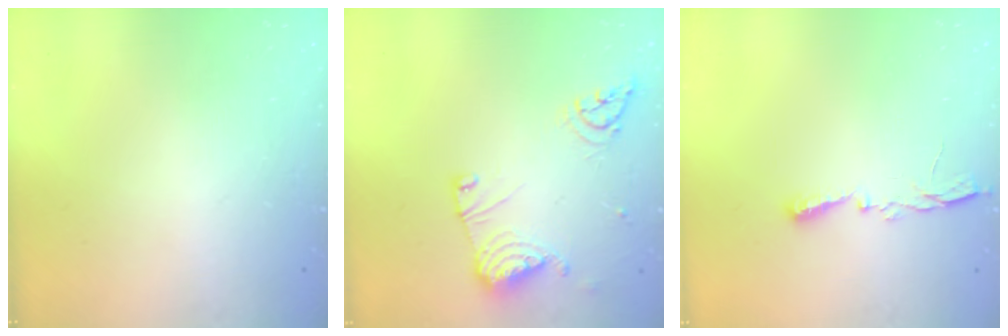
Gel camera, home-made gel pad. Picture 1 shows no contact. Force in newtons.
{"total": 12.6, "press": 12.5, "slide": 1.5}
{"total": 5.2, "press": 5.1, "slide": 0.8}